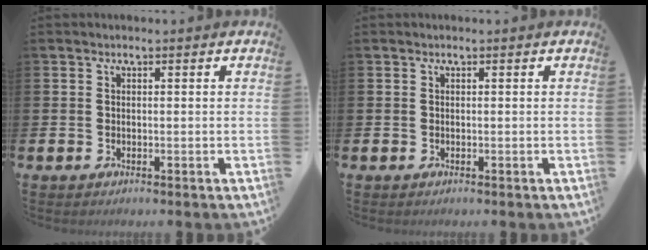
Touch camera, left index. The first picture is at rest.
{"total": 0.0}